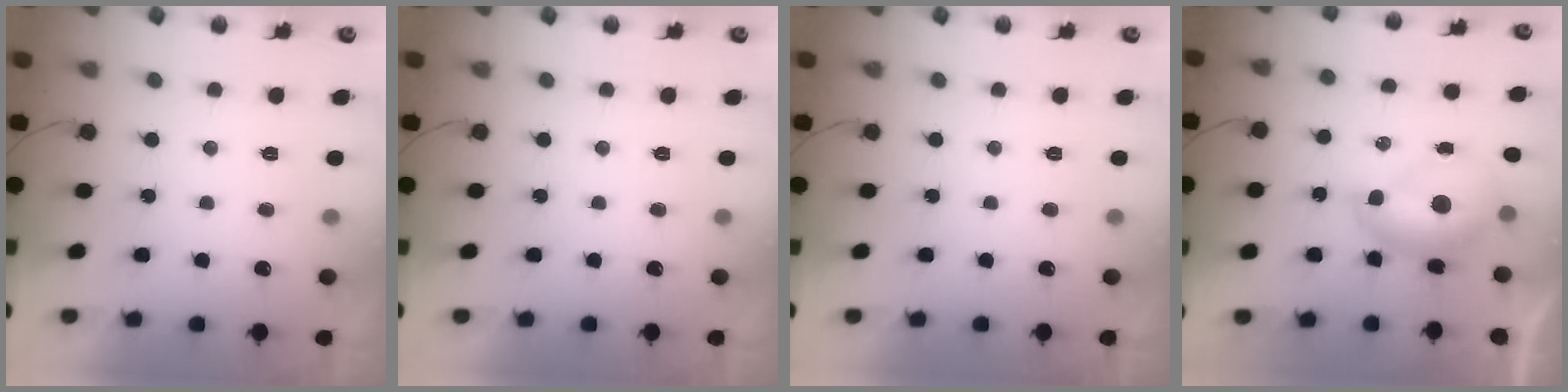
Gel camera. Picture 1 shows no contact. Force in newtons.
{"total": 0.0}
{"total": 0.0}
{"total": 8.5, "press": 8.4, "slide": 1.0}